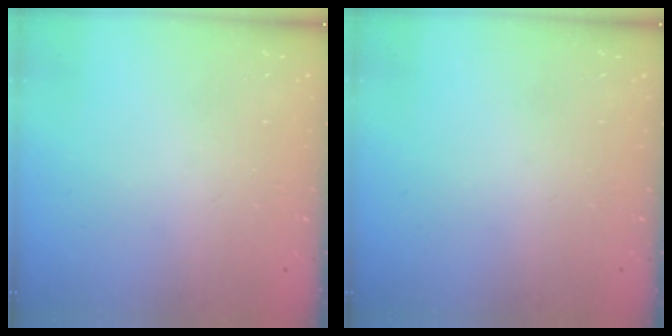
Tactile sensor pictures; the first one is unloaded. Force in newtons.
{"total": 0.0}